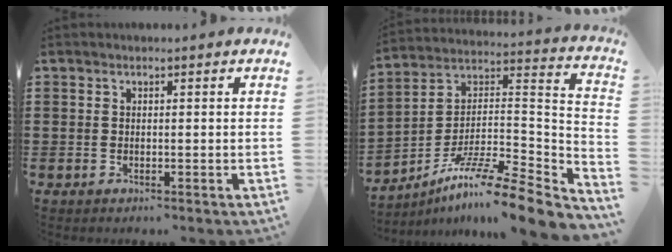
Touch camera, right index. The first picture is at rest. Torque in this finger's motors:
{"motor_torque": [1.21, 0.92, 0.28, 0.16]}